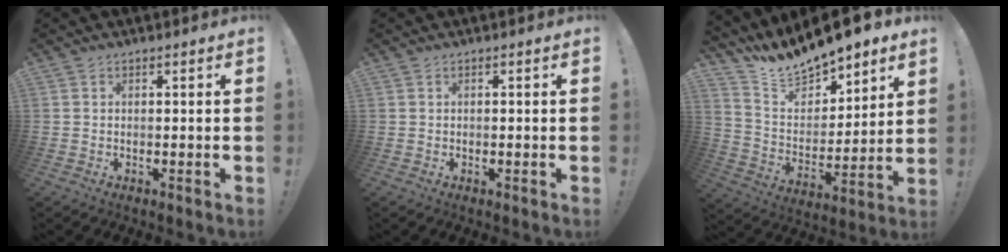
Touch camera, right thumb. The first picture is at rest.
{"total": 0.0}
{"total": 14.1, "force": [13.2, 3.7, 3.2], "torque": [-0.079, -0.113, 0.238]}